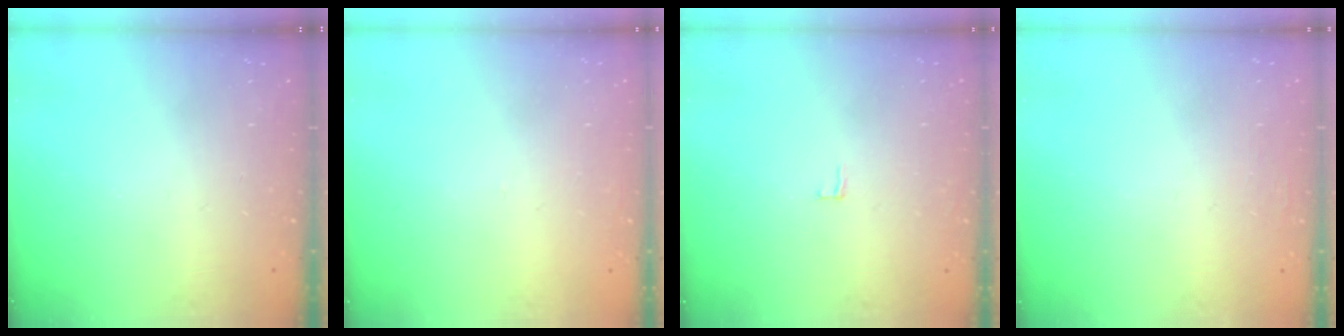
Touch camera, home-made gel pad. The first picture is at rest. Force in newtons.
{"total": 2.6, "press": 2.6, "slide": 0.2}
{"total": 2.0, "press": 2.0, "slide": 0.2}
{"total": 1.8, "press": 1.7, "slide": 0.4}